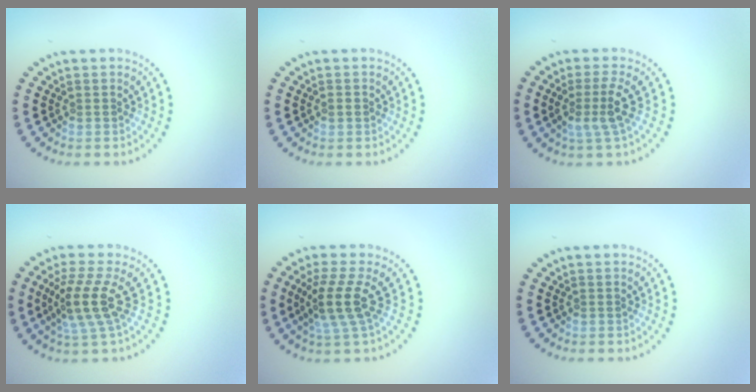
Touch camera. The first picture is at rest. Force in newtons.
{"total": 0.9, "press": 0.9, "slide": 0.0}
{"total": 2.9, "press": 2.1, "slide": 2.0}
{"total": 3.9, "press": 3.2, "slide": 2.3}
{"total": 3.7, "press": 2.7, "slide": 2.5}
{"total": 0.0}